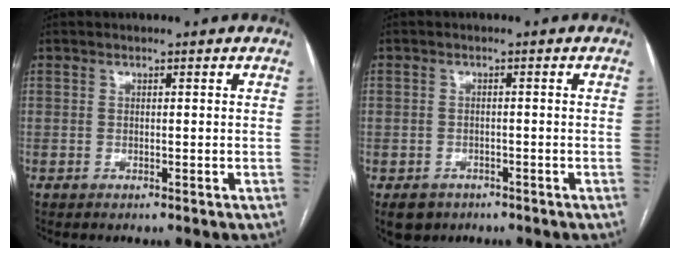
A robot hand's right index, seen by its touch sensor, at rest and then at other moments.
{"total": 4.0, "force": [-2.4, 3.2, 0.7], "torque": [-0.009, 0.005, -0.032]}